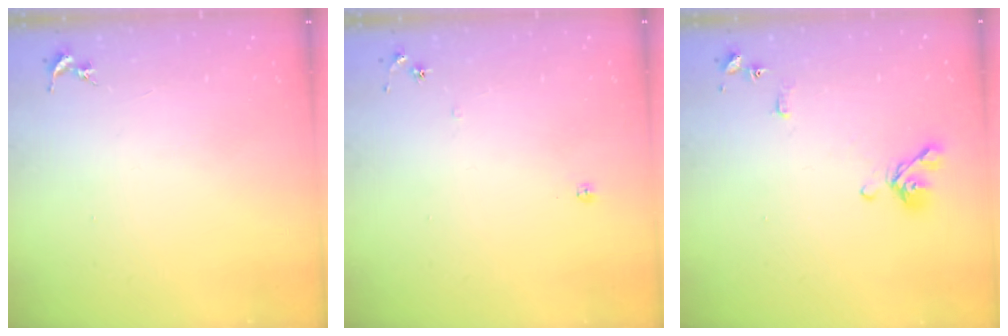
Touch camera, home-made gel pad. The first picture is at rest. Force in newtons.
{"total": 6.1, "press": 6.1, "slide": 0.5}
{"total": 10.1, "press": 10.0, "slide": 1.4}